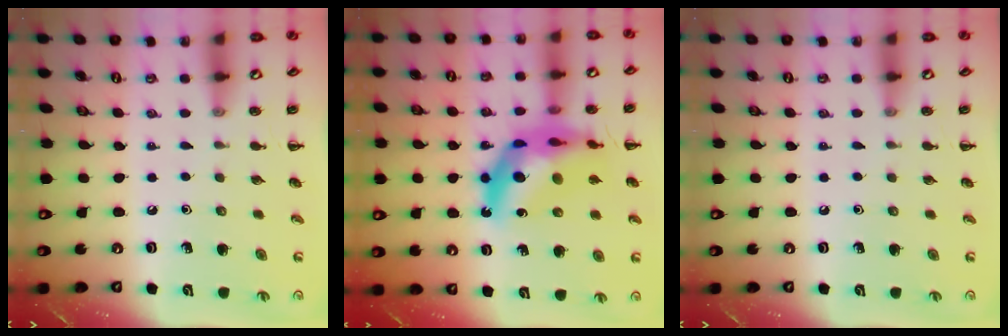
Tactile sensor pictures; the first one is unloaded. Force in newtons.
{"total": 16.3, "press": 15.7, "slide": 4.5}
{"total": 0.0}